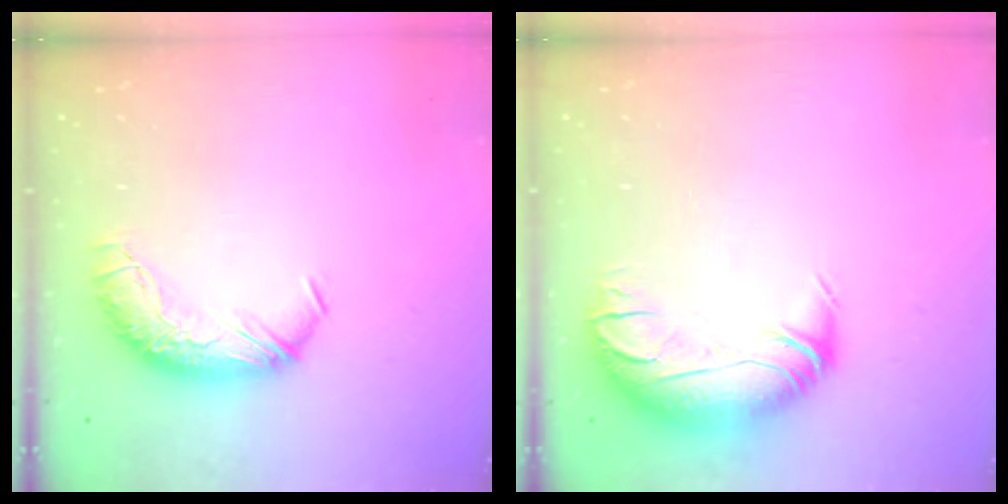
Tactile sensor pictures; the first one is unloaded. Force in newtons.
{"total": 3.0, "press": 1.0, "slide": 2.8}